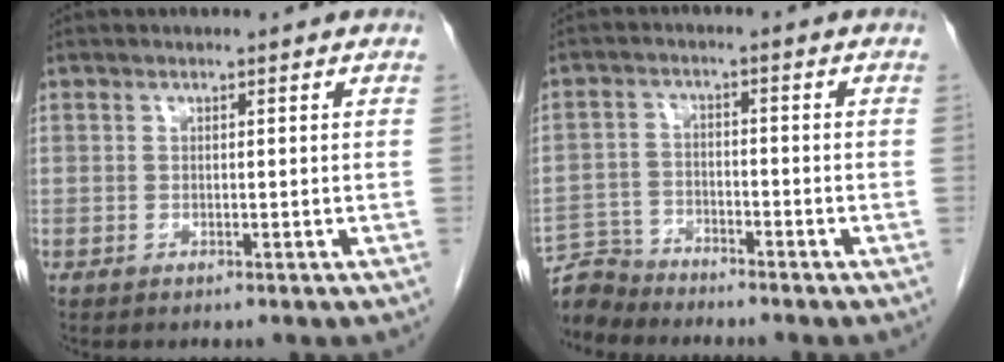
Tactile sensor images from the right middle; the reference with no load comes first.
{"total": 4.8, "force": [-4.7, 0.3, -1.0], "torque": [0.021, -0.003, -0.088]}